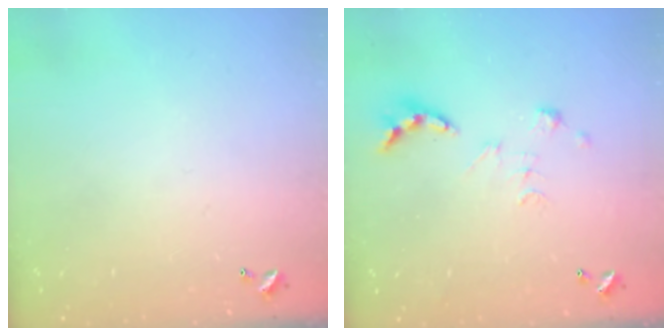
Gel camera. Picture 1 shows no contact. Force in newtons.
{"total": 4.7, "press": 4.7, "slide": 0.4}